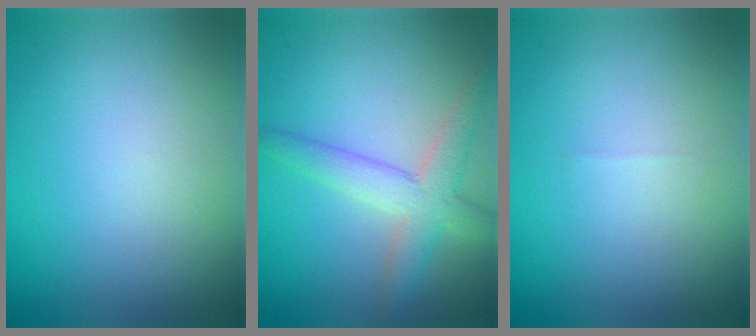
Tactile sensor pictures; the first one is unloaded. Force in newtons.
{"total": 4.2, "press": 4.2, "slide": 0.4}
{"total": 0.0}